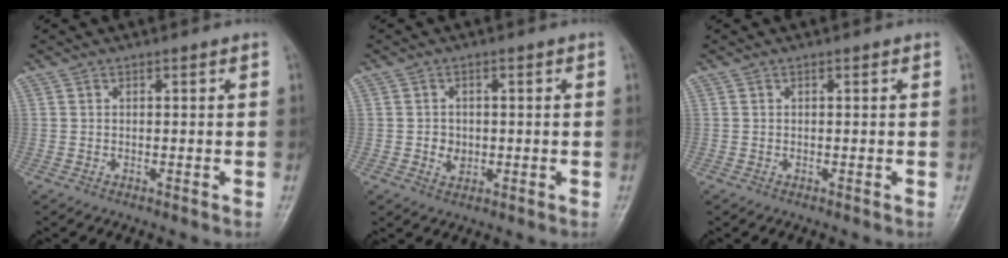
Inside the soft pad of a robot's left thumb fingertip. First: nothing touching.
{"total": 2.9, "force": [-0.3, 2.5, 1.5], "torque": [-0.013, 0.002, -0.003]}
{"total": 0.0}